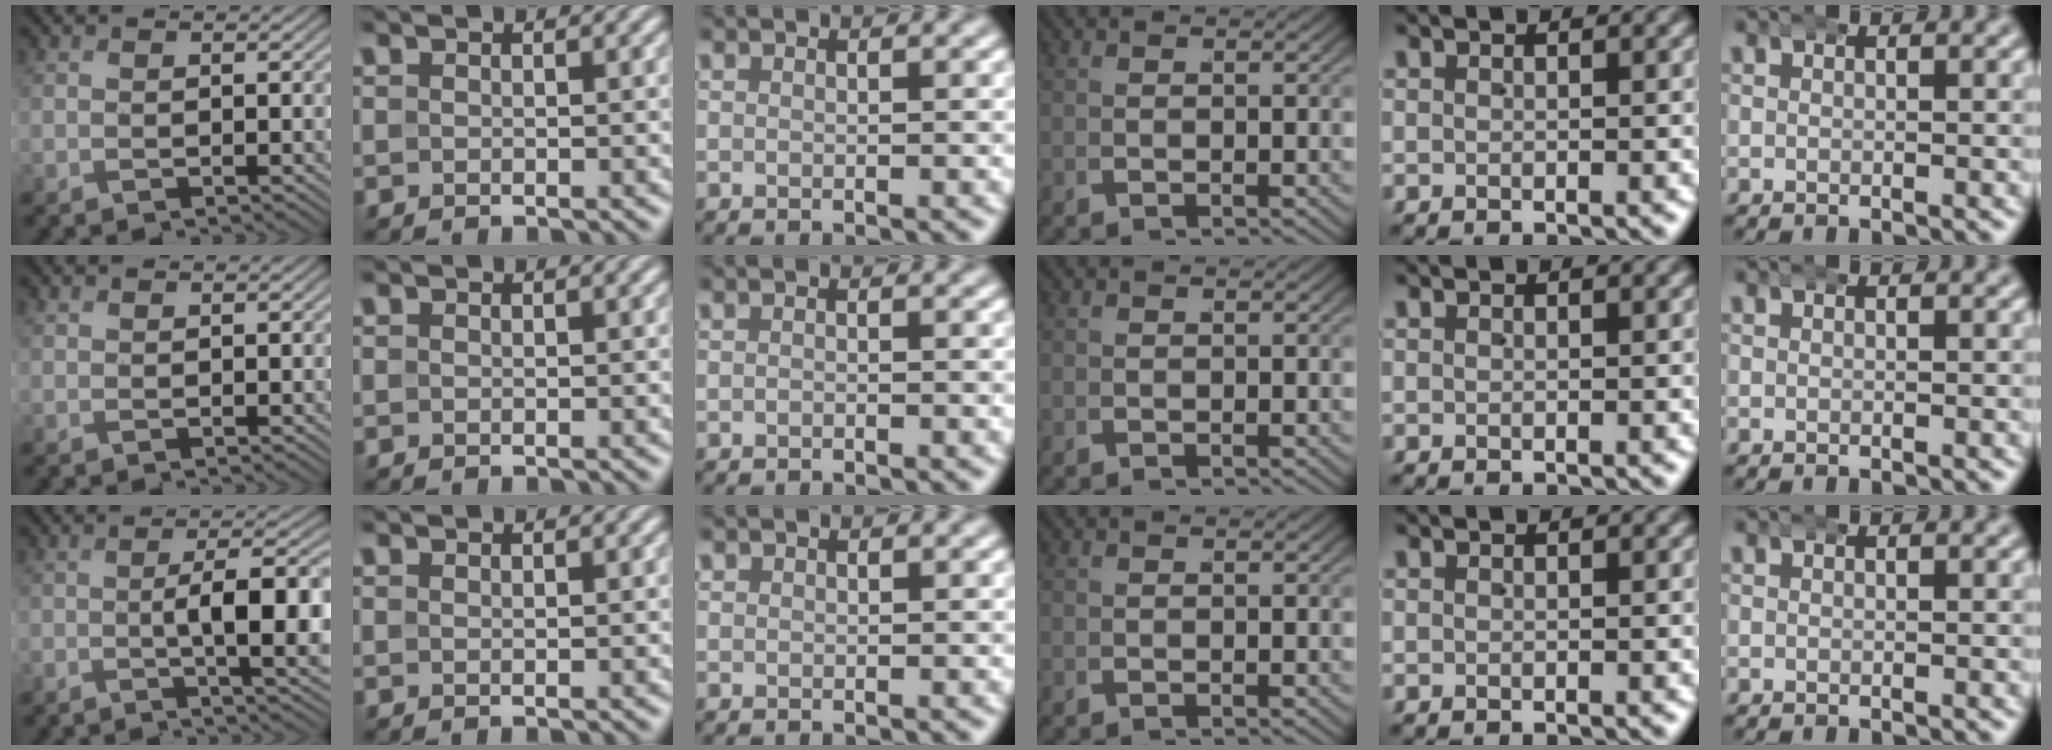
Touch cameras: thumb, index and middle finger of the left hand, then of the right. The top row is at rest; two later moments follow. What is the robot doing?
{"motion": "wrap", "object": "aluminum foil"}